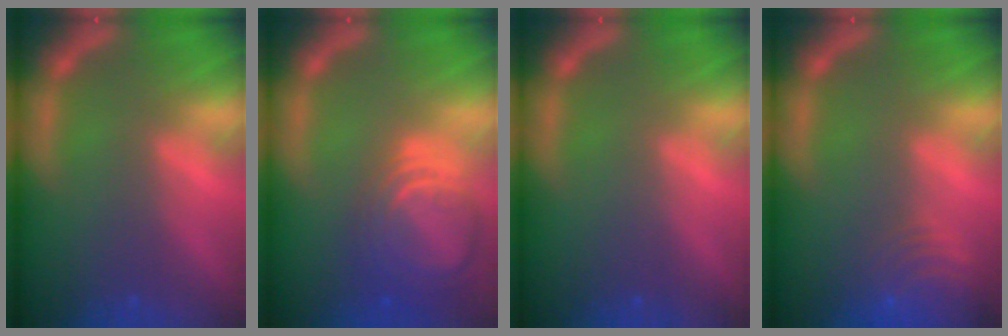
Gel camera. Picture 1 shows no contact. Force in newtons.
{"total": 8.0}
{"total": 0.0}
{"total": 7.5}